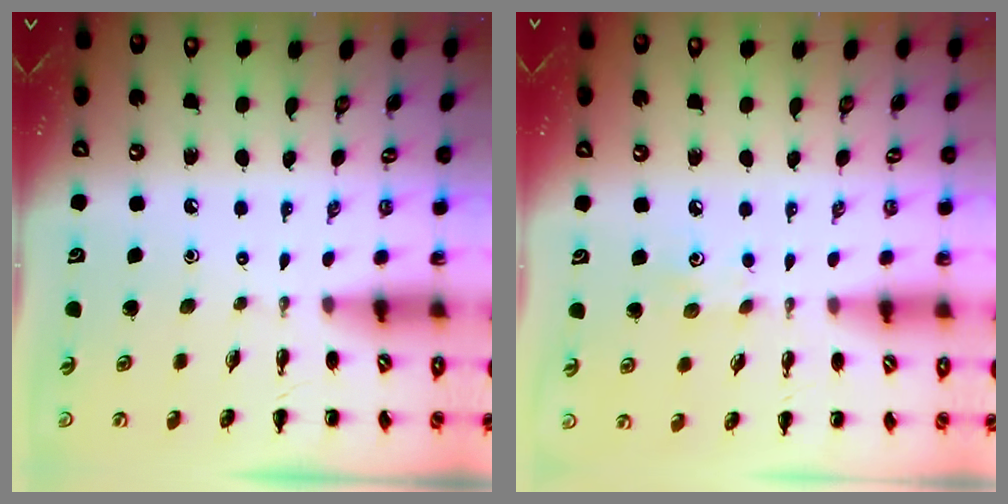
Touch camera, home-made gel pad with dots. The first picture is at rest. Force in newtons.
{"total": 5.1, "press": 4.8, "slide": 1.5}